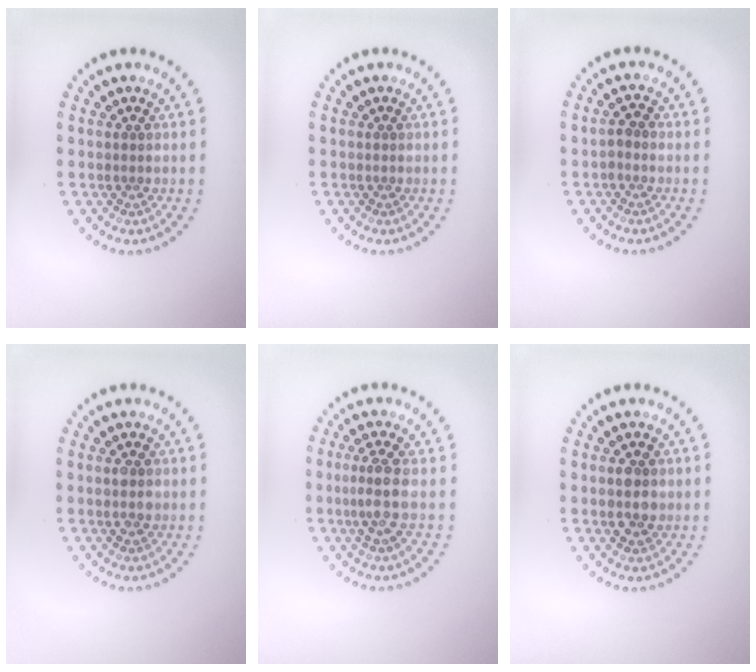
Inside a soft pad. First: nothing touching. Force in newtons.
{"total": 0.0}
{"total": 1.0, "press": 0.9, "slide": 0.3}
{"total": 1.3, "press": 1.3, "slide": 0.1}
{"total": 2.5, "press": 2.1, "slide": 1.5}
{"total": 2.1, "press": 2.1, "slide": 0.2}